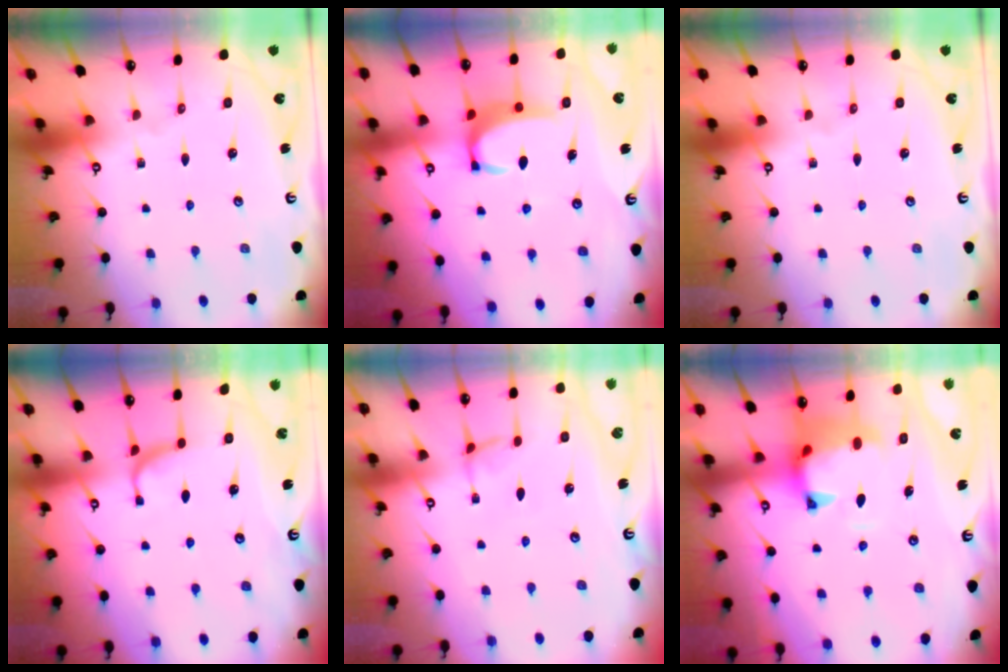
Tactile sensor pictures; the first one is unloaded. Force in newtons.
{"total": 3.3, "press": 3.2, "slide": 0.3}
{"total": 0.0}
{"total": 2.0, "press": 1.9, "slide": 0.4}
{"total": 1.4, "press": 1.3, "slide": 0.4}
{"total": 1.5, "press": 1.1, "slide": 1.1}